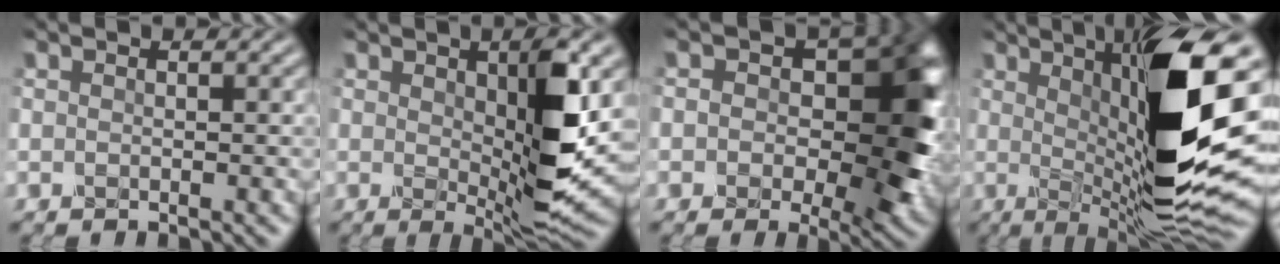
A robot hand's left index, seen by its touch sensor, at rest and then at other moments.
{"total": 7.3, "force": [1.0, 1.9, 7.0], "torque": [-0.108, -0.018, 0.021]}
{"total": 11.4, "force": [1.3, 7.3, 8.7], "torque": [-0.082, 0.003, 0.013]}
{"total": 14.7, "force": [2.8, 3.1, 14.1], "torque": [-0.208, -0.010, 0.055]}